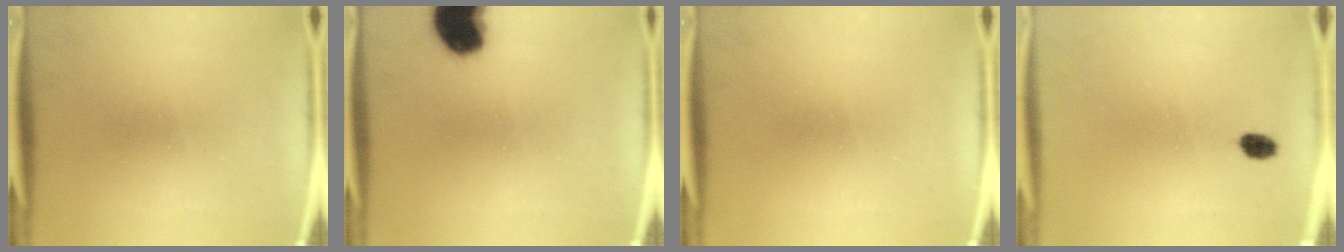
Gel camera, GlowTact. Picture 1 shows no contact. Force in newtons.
{"total": 10.6}
{"total": 0.0}
{"total": 2.1}